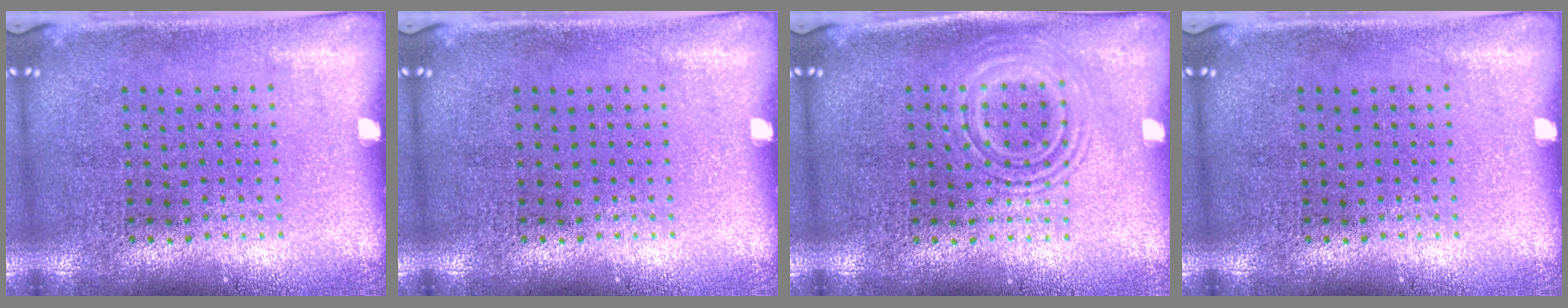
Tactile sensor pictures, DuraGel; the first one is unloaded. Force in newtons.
{"total": 0.0}
{"total": 2.7, "press": 2.7, "slide": 0.4}
{"total": 0.0}